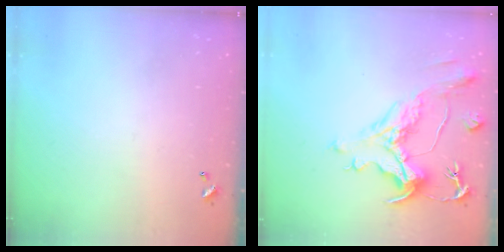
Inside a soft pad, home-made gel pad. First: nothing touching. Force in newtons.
{"total": 1.9, "press": 0.9, "slide": 1.7}